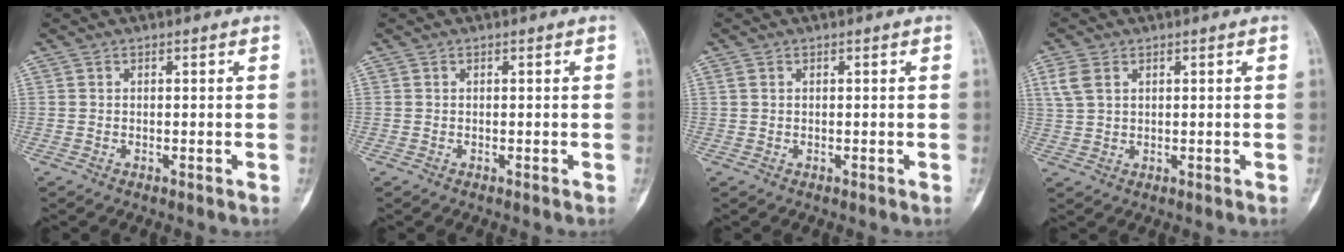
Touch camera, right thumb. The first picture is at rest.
{"total": 0.0}
{"total": 0.8, "force": [0.4, 0.5, 0.5], "torque": [-0.011, 0.008, 0.009]}
{"total": 4.2, "force": [1.8, 2.7, 2.6], "torque": [-0.059, 0.004, 0.044]}